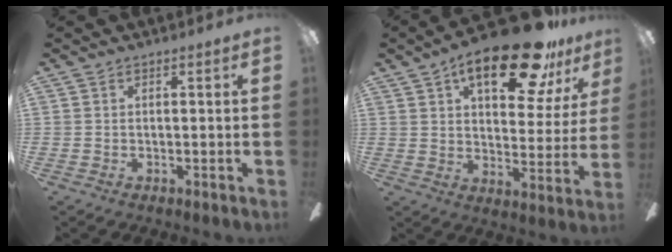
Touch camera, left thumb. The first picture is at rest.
{"total": 21.2, "force": [13.3, 8.3, 14.3], "torque": [-0.197, -0.072, 0.212]}